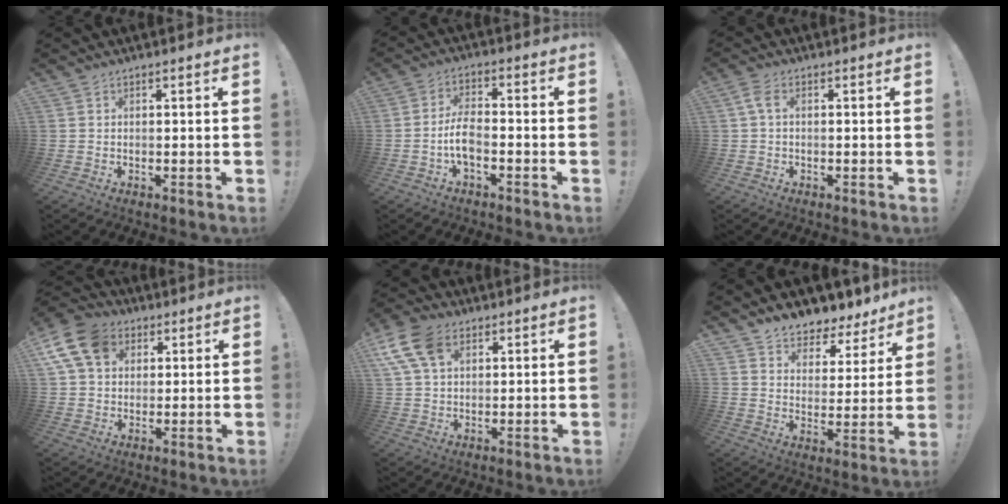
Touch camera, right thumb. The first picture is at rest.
{"total": 7.1, "force": [-2.9, 3.0, 5.8], "torque": [-0.121, 0.010, -0.052]}
{"total": 3.1, "force": [0.2, 1.8, 2.6], "torque": [-0.055, 0.013, 0.006]}
{"total": 13.8, "force": [5.3, 10.3, 7.4], "torque": [-0.140, -0.015, 0.106]}
{"total": 12.2, "force": [5.1, 7.9, 7.8], "torque": [-0.162, -0.004, 0.099]}
{"total": 6.9, "force": [6.1, 3.3, 0.9], "torque": [-0.016, -0.061, 0.111]}